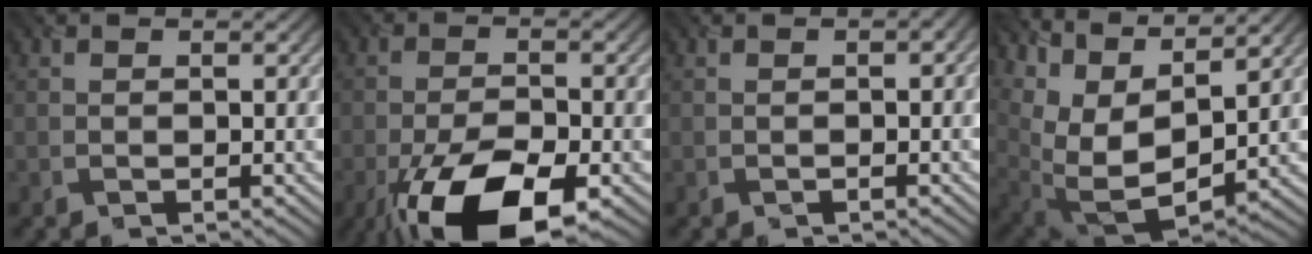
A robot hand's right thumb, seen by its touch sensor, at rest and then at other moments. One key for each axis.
{"total": 13.5, "fx": -7.3, "fy": 5.6, "fz": 9.9, "tx": -0.187, "ty": -0.023, "tz": -0.129}
{"total": 1.1, "fx": -0.1, "fy": 0.6, "fz": 0.8, "tx": -0.013, "ty": -0.001, "tz": 0.000}
{"total": 12.7, "fx": 6.2, "fy": 6.0, "fz": 9.4, "tx": -0.209, "ty": 0.014, "tz": 0.126}